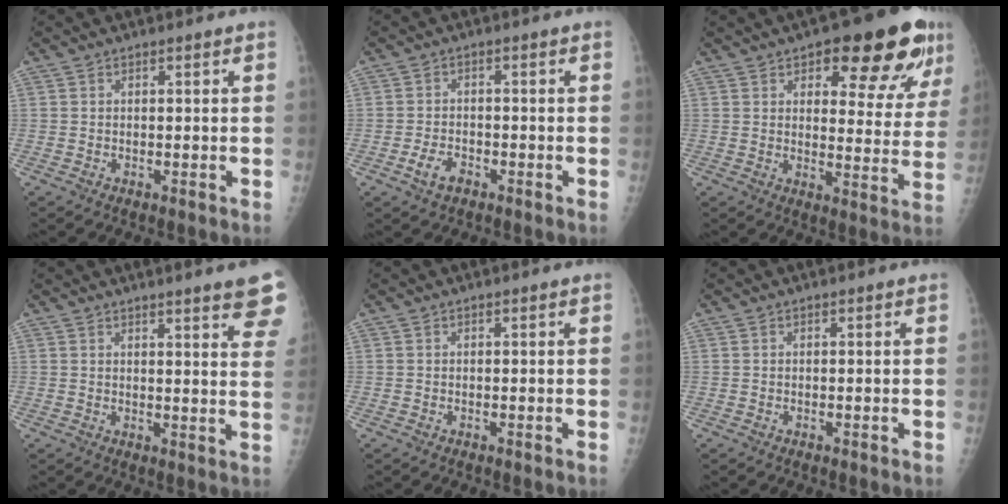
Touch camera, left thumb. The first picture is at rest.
{"total": 3.5, "force": [-1.9, 2.0, 2.1], "torque": [-0.042, 0.011, -0.033]}
{"total": 17.0, "force": [9.4, 6.6, 12.5], "torque": [-0.111, -0.033, 0.122]}
{"total": 12.0, "force": [8.8, 1.6, 8.0], "torque": [-0.073, -0.036, 0.089]}
{"total": 0.0}
{"total": 0.0}